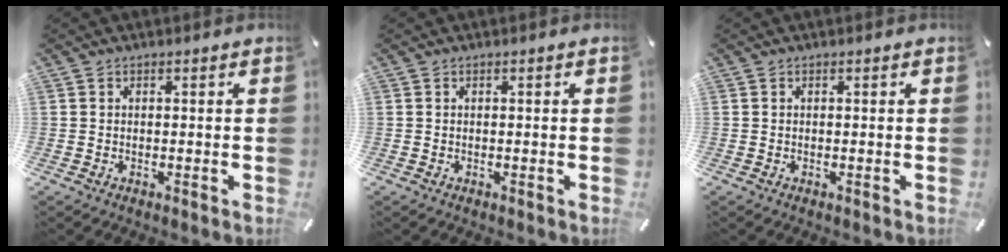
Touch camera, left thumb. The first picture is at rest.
{"total": 0.0}
{"total": 0.0}